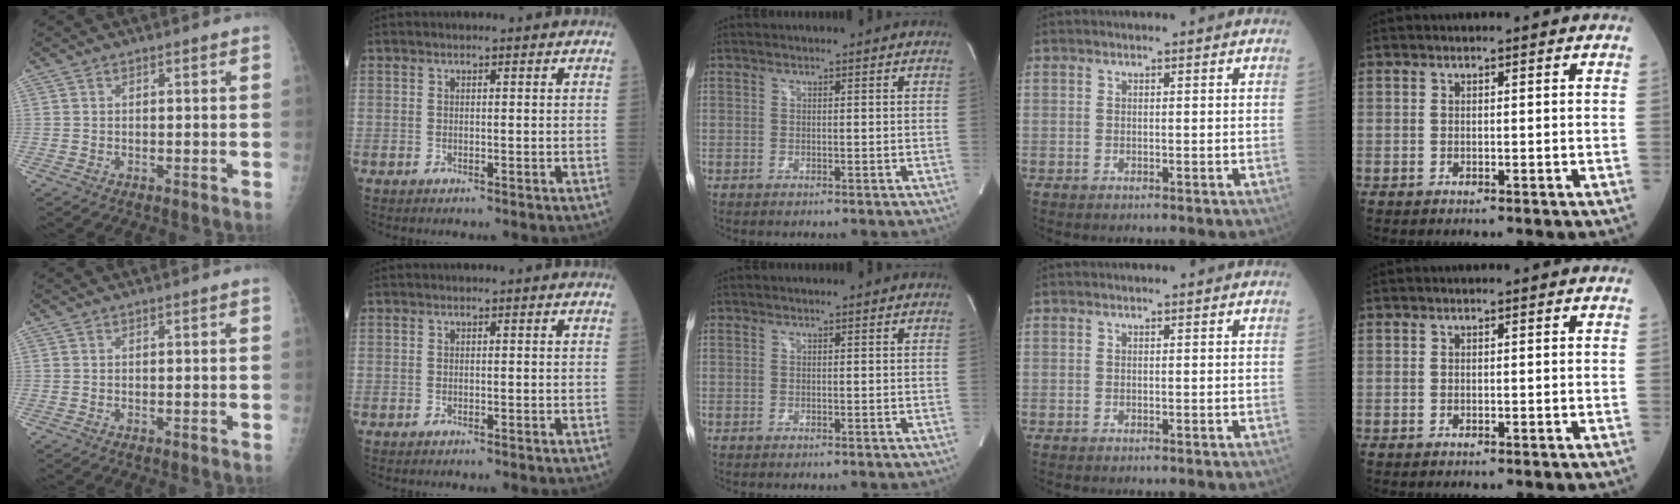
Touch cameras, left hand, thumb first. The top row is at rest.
{}